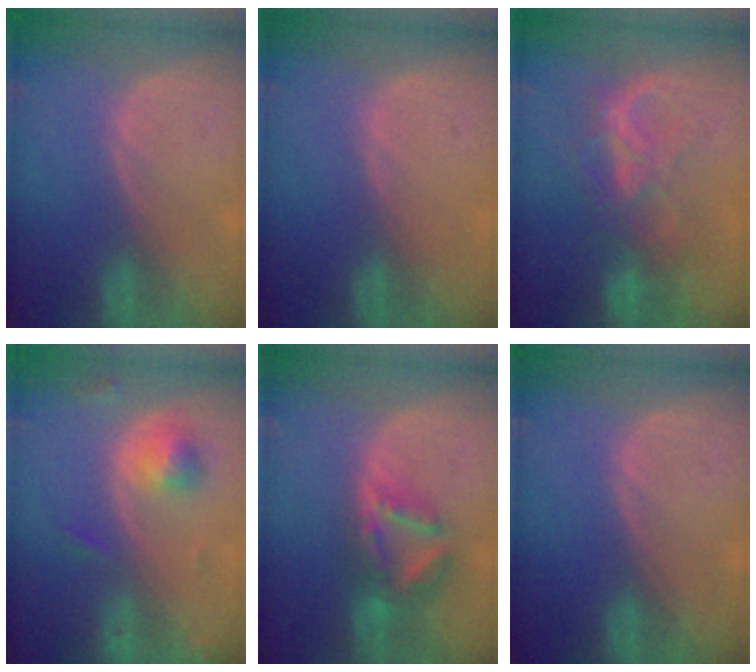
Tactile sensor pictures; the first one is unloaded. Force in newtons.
{"total": 0.0}
{"total": 6.5, "press": 6.5, "slide": 0.5}
{"total": 4.4, "press": 4.4, "slide": 0.6}
{"total": 7.2, "press": 6.2, "slide": 3.5}
{"total": 0.0}